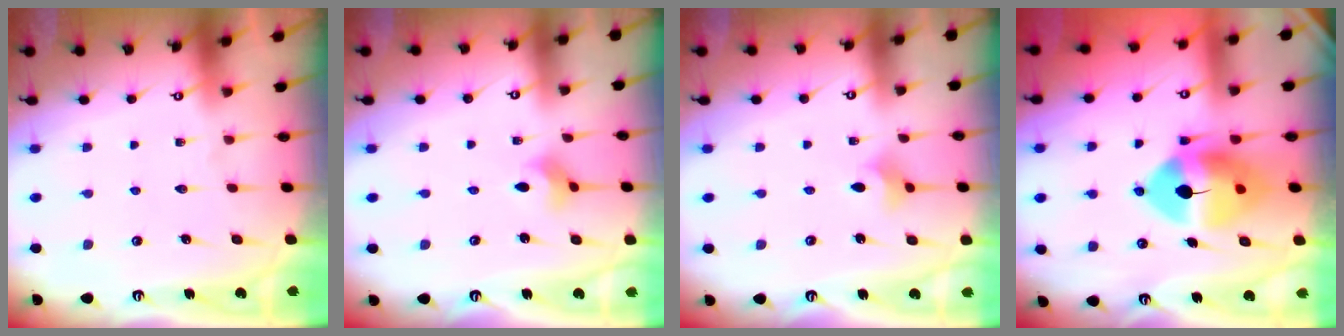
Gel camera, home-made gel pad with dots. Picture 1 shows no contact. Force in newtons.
{"total": 2.9, "press": 2.9, "slide": 0.4}
{"total": 4.6, "press": 4.5, "slide": 0.8}
{"total": 13.2, "press": 13.0, "slide": 2.1}